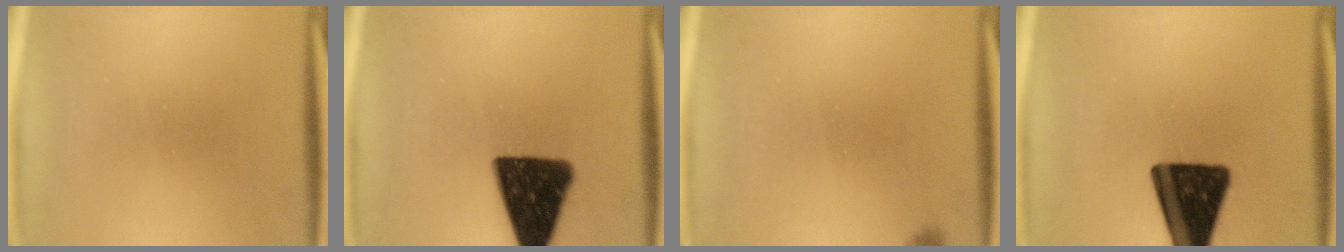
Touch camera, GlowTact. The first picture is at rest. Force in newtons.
{"total": 15.4}
{"total": 1.0}
{"total": 17.8}